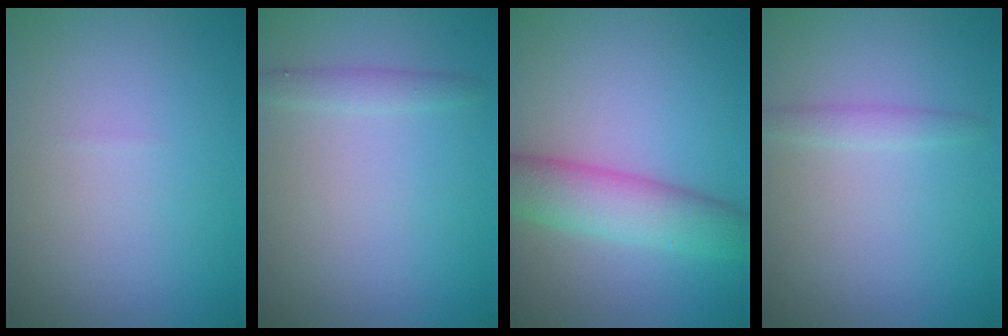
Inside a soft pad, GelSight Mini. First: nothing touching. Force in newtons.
{"total": 1.3, "press": 1.3, "slide": 0.2}
{"total": 5.6, "press": 5.6, "slide": 0.2}
{"total": 1.3, "press": 1.3, "slide": 0.1}